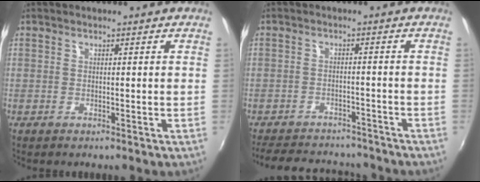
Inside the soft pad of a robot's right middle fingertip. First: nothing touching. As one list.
[{"total": 12.9, "force": [-11.0, 5.4, 4.0], "torque": [-0.103, 0.026, -0.151]}]